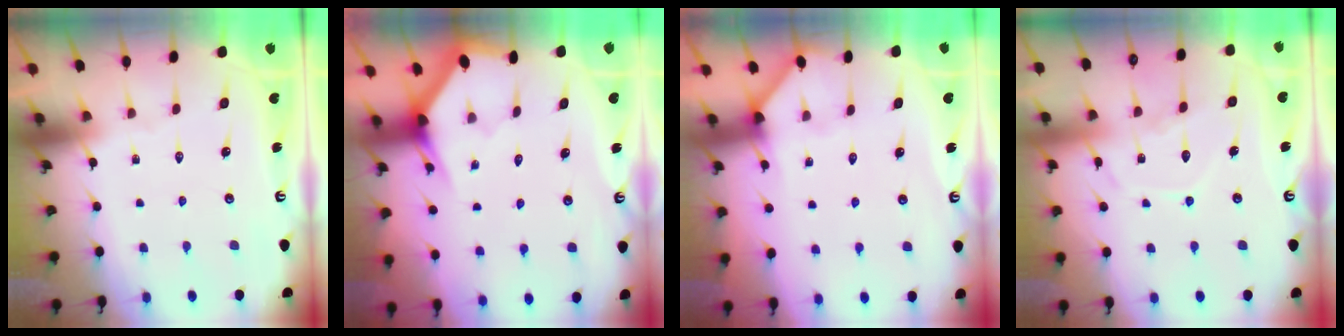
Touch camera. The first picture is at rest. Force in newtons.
{"total": 3.2, "press": 3.2, "slide": 0.1}
{"total": 2.7, "press": 2.7, "slide": 0.2}
{"total": 10.1, "press": 10.1, "slide": 0.7}